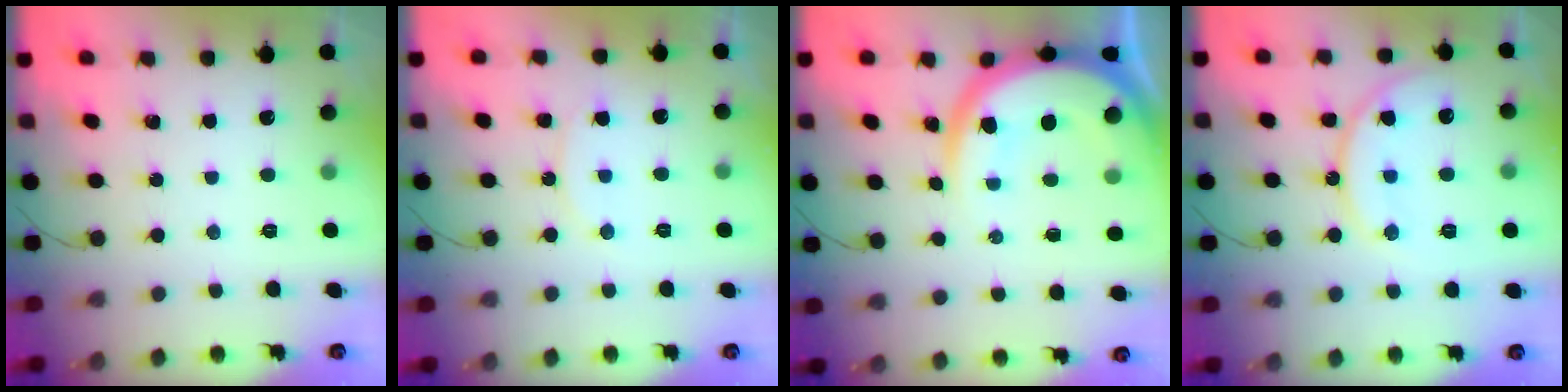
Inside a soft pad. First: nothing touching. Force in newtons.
{"total": 7.4, "press": 7.2, "slide": 1.7}
{"total": 14.6, "press": 14.5, "slide": 1.3}
{"total": 13.5, "press": 13.5, "slide": 0.9}